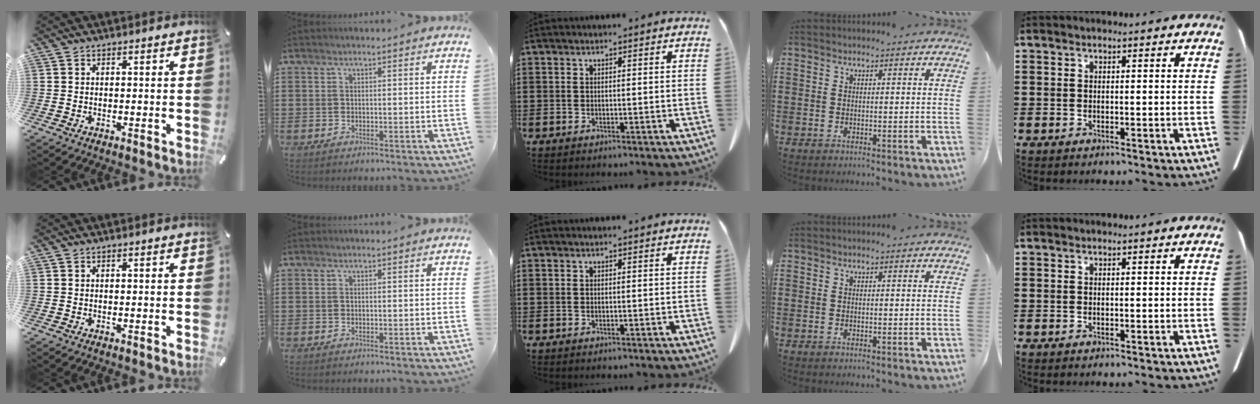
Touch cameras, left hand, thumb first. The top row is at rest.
{}